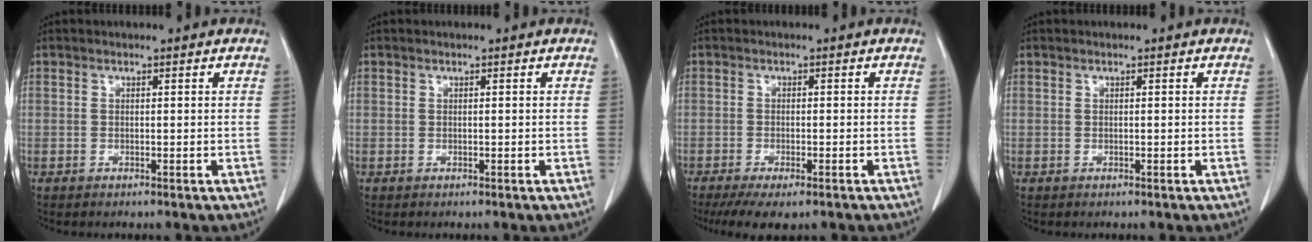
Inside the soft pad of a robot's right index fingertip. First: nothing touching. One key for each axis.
{"total": 0.0}
{"total": 8.7, "fx": -6.0, "fy": 2.8, "fz": 5.6, "tx": -0.089, "ty": -0.016, "tz": -0.090}
{"total": 0.0}